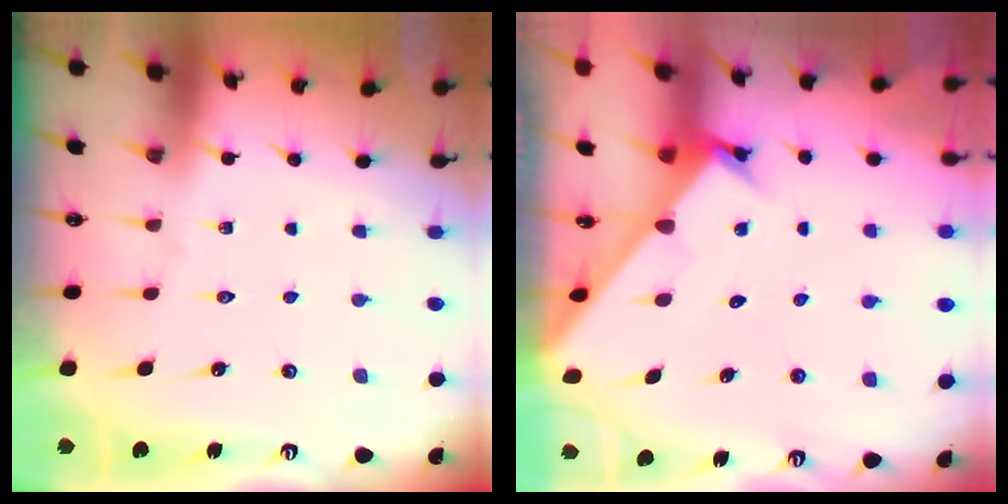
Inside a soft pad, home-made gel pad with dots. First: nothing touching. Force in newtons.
{"total": 2.1, "press": 2.1, "slide": 0.1}